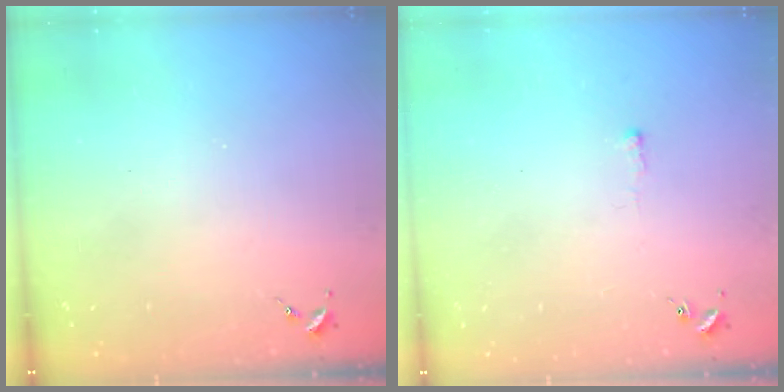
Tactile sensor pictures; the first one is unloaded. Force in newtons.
{"total": 2.7, "press": 2.7, "slide": 0.4}